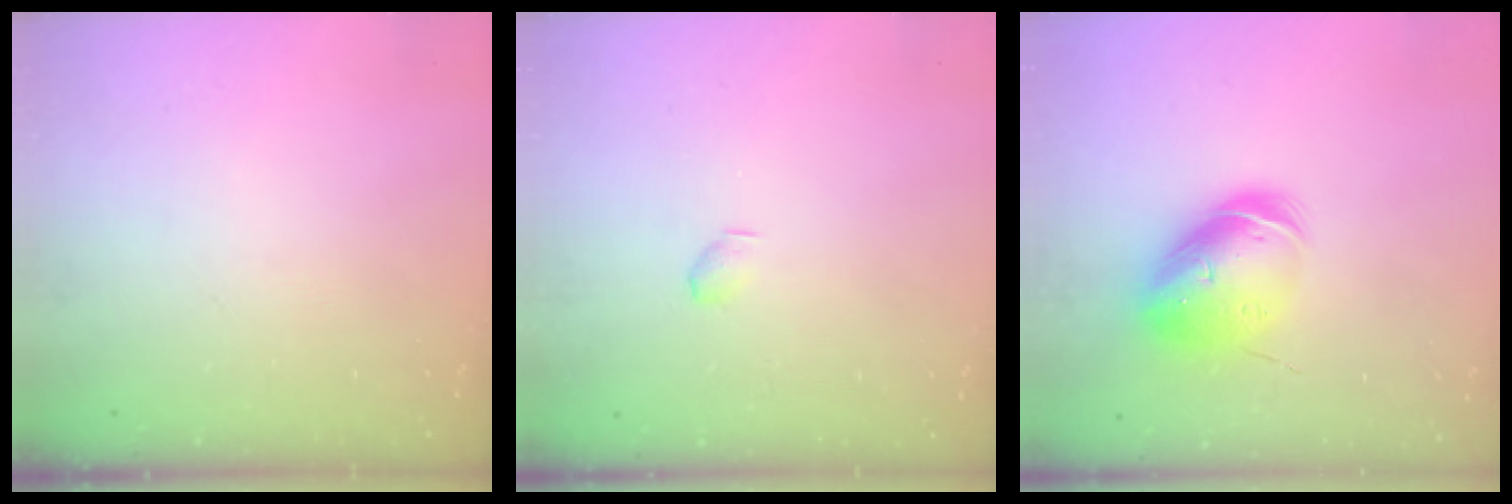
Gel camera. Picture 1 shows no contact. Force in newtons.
{"total": 2.9, "press": 2.9, "slide": 0.5}
{"total": 13.6, "press": 13.5, "slide": 2.0}